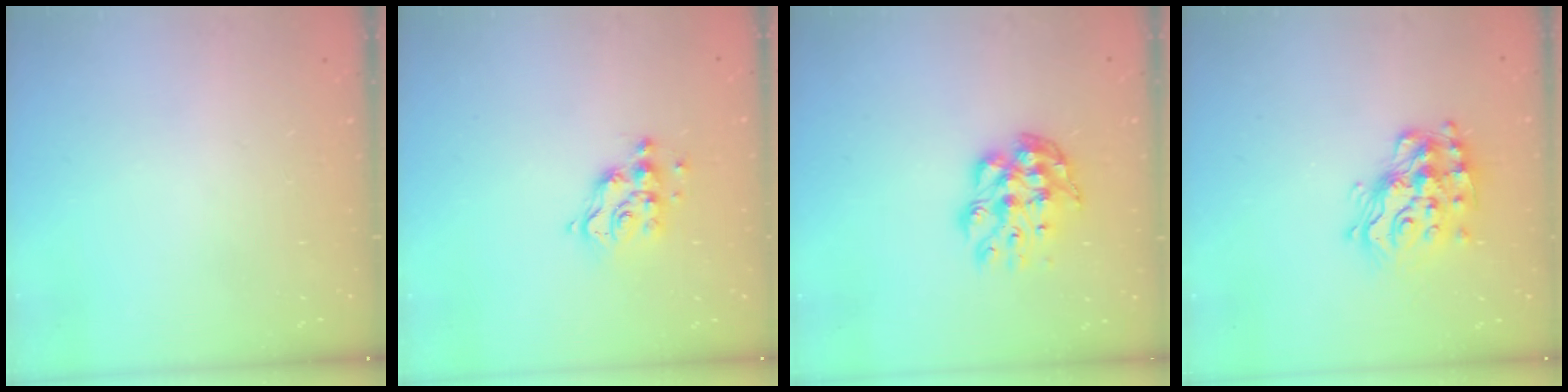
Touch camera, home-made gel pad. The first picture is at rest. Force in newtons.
{"total": 9.4, "press": 9.4, "slide": 0.7}
{"total": 10.0, "press": 9.9, "slide": 0.9}
{"total": 15.5, "press": 15.4, "slide": 1.3}